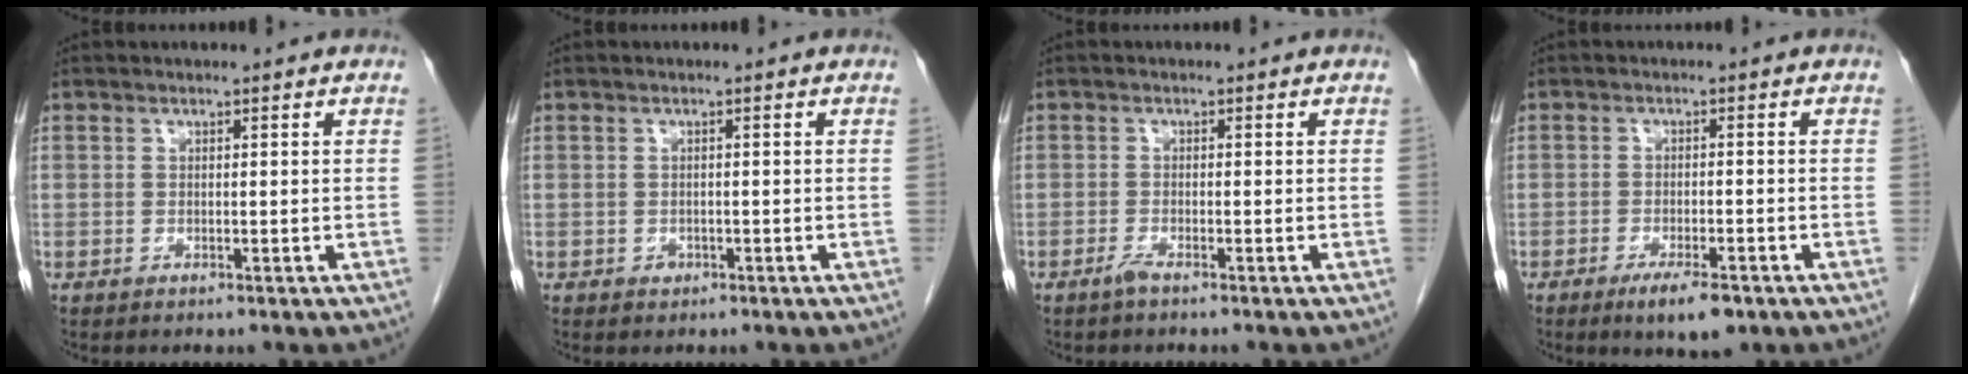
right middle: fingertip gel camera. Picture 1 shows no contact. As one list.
[{"total": 0.9, "force": [-0.4, 0.7, 0.2], "torque": [-0.003, 0.002, -0.004]}, {"total": 1.2, "force": [-1.0, 0.0, 0.7], "torque": [-0.019, -0.002, -0.021]}, {"total": 5.5, "force": [-3.4, 1.4, 4.0], "torque": [-0.071, -0.010, -0.048]}]